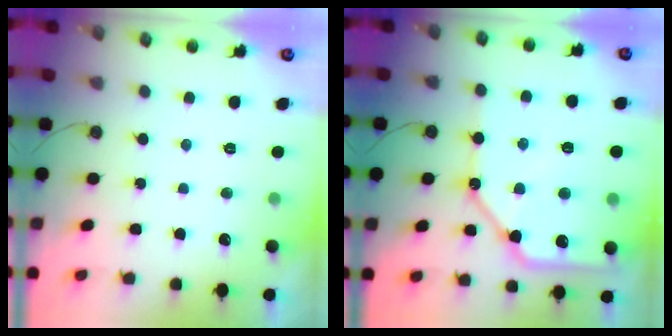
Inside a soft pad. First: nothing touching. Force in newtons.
{"total": 17.8, "press": 17.7, "slide": 2.1}